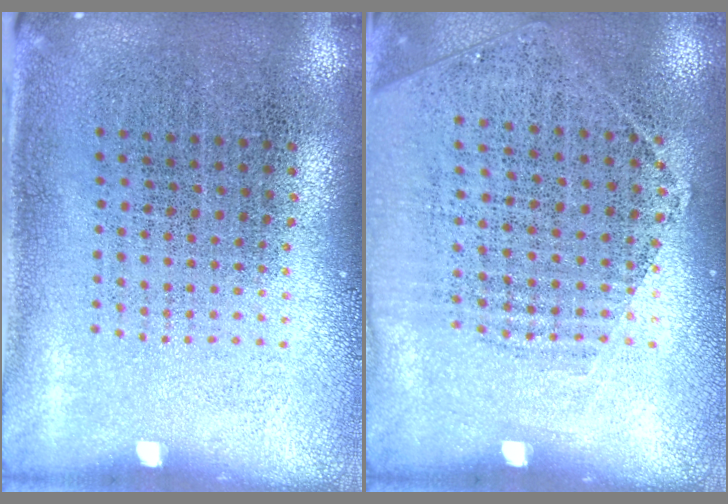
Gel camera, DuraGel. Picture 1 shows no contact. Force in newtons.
{"total": 1.2, "press": 1.0, "slide": 0.6}